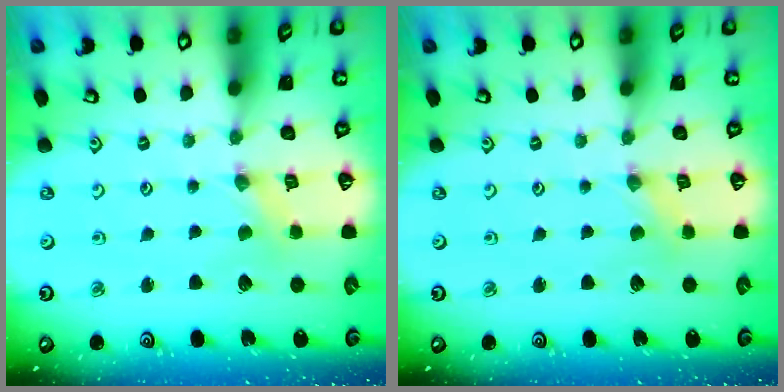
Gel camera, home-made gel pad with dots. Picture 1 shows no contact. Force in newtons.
{"total": 0.0}